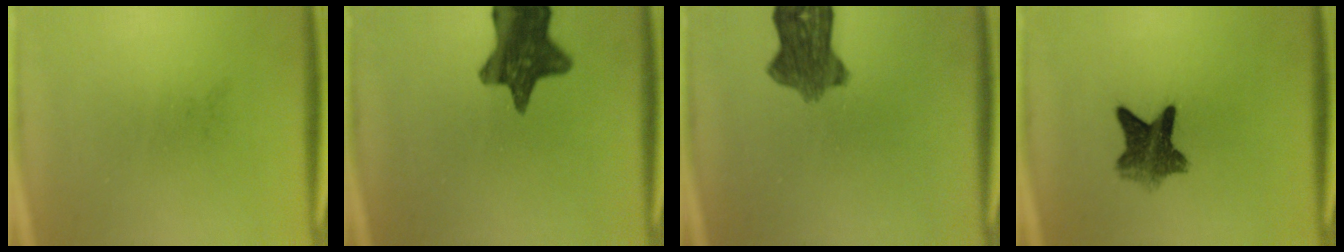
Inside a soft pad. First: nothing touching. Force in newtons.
{"total": 12.6}
{"total": 8.0}
{"total": 6.8}